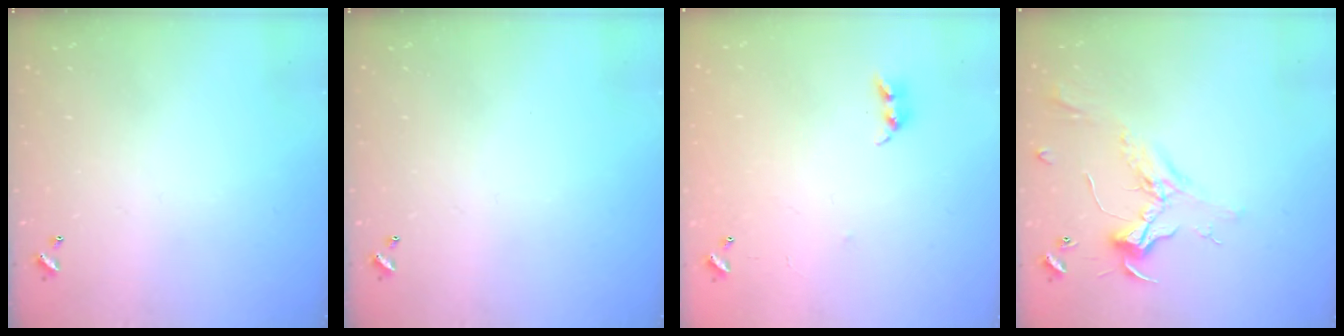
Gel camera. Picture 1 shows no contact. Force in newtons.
{"total": 0.0}
{"total": 7.4, "press": 7.4, "slide": 0.5}
{"total": 2.4, "press": 2.3, "slide": 0.8}